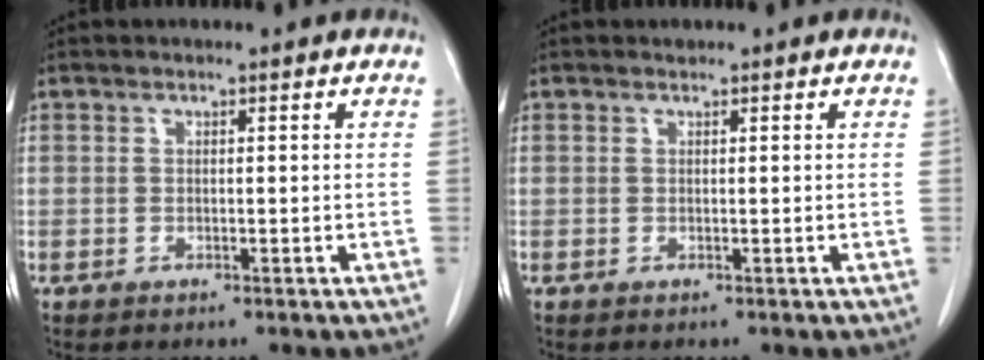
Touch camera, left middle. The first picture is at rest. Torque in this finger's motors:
{"motor_torque": [0.11, -0.07, -0.04, 0.01]}